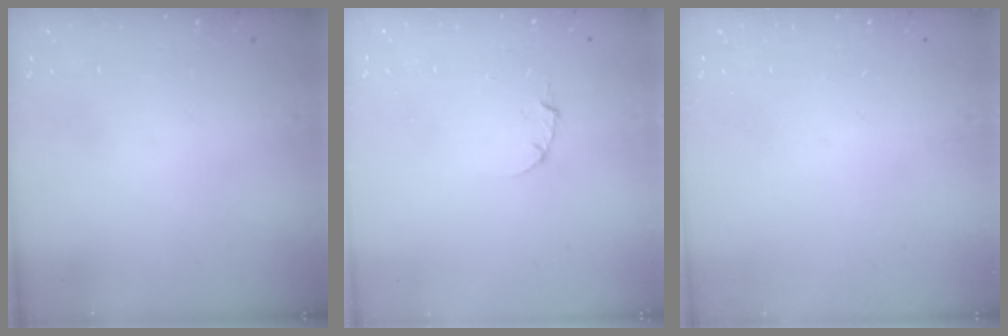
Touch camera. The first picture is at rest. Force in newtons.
{"total": 1.0, "press": 1.0, "slide": 0.3}
{"total": 0.0}